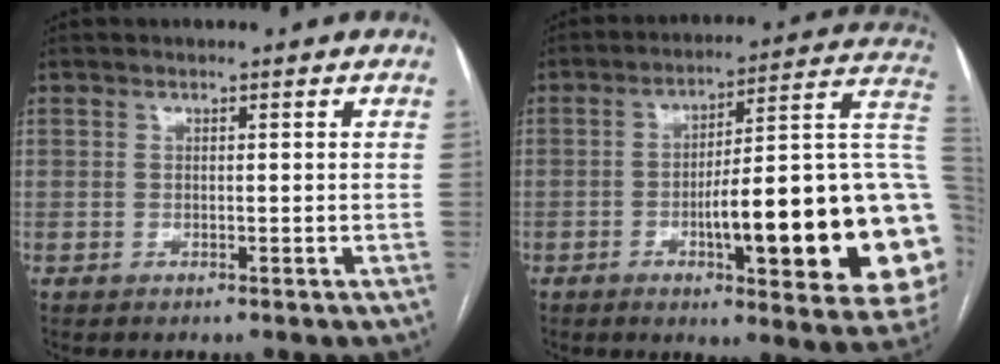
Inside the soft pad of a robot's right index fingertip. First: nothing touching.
{"total": 26.9, "force": [-4.3, 4.3, 26.2], "torque": [-0.255, 0.016, -0.058]}